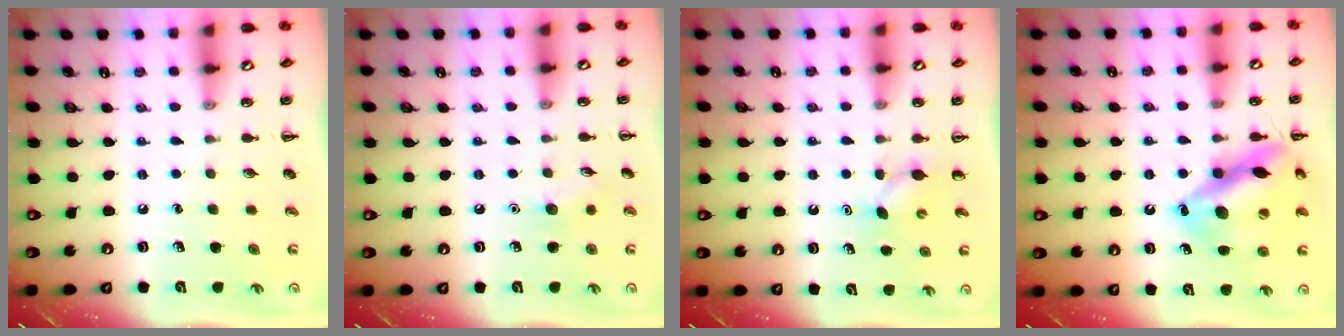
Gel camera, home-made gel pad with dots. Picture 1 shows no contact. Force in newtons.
{"total": 6.4, "press": 6.2, "slide": 1.6}
{"total": 3.7, "press": 3.4, "slide": 1.3}
{"total": 16.5, "press": 16.3, "slide": 2.4}